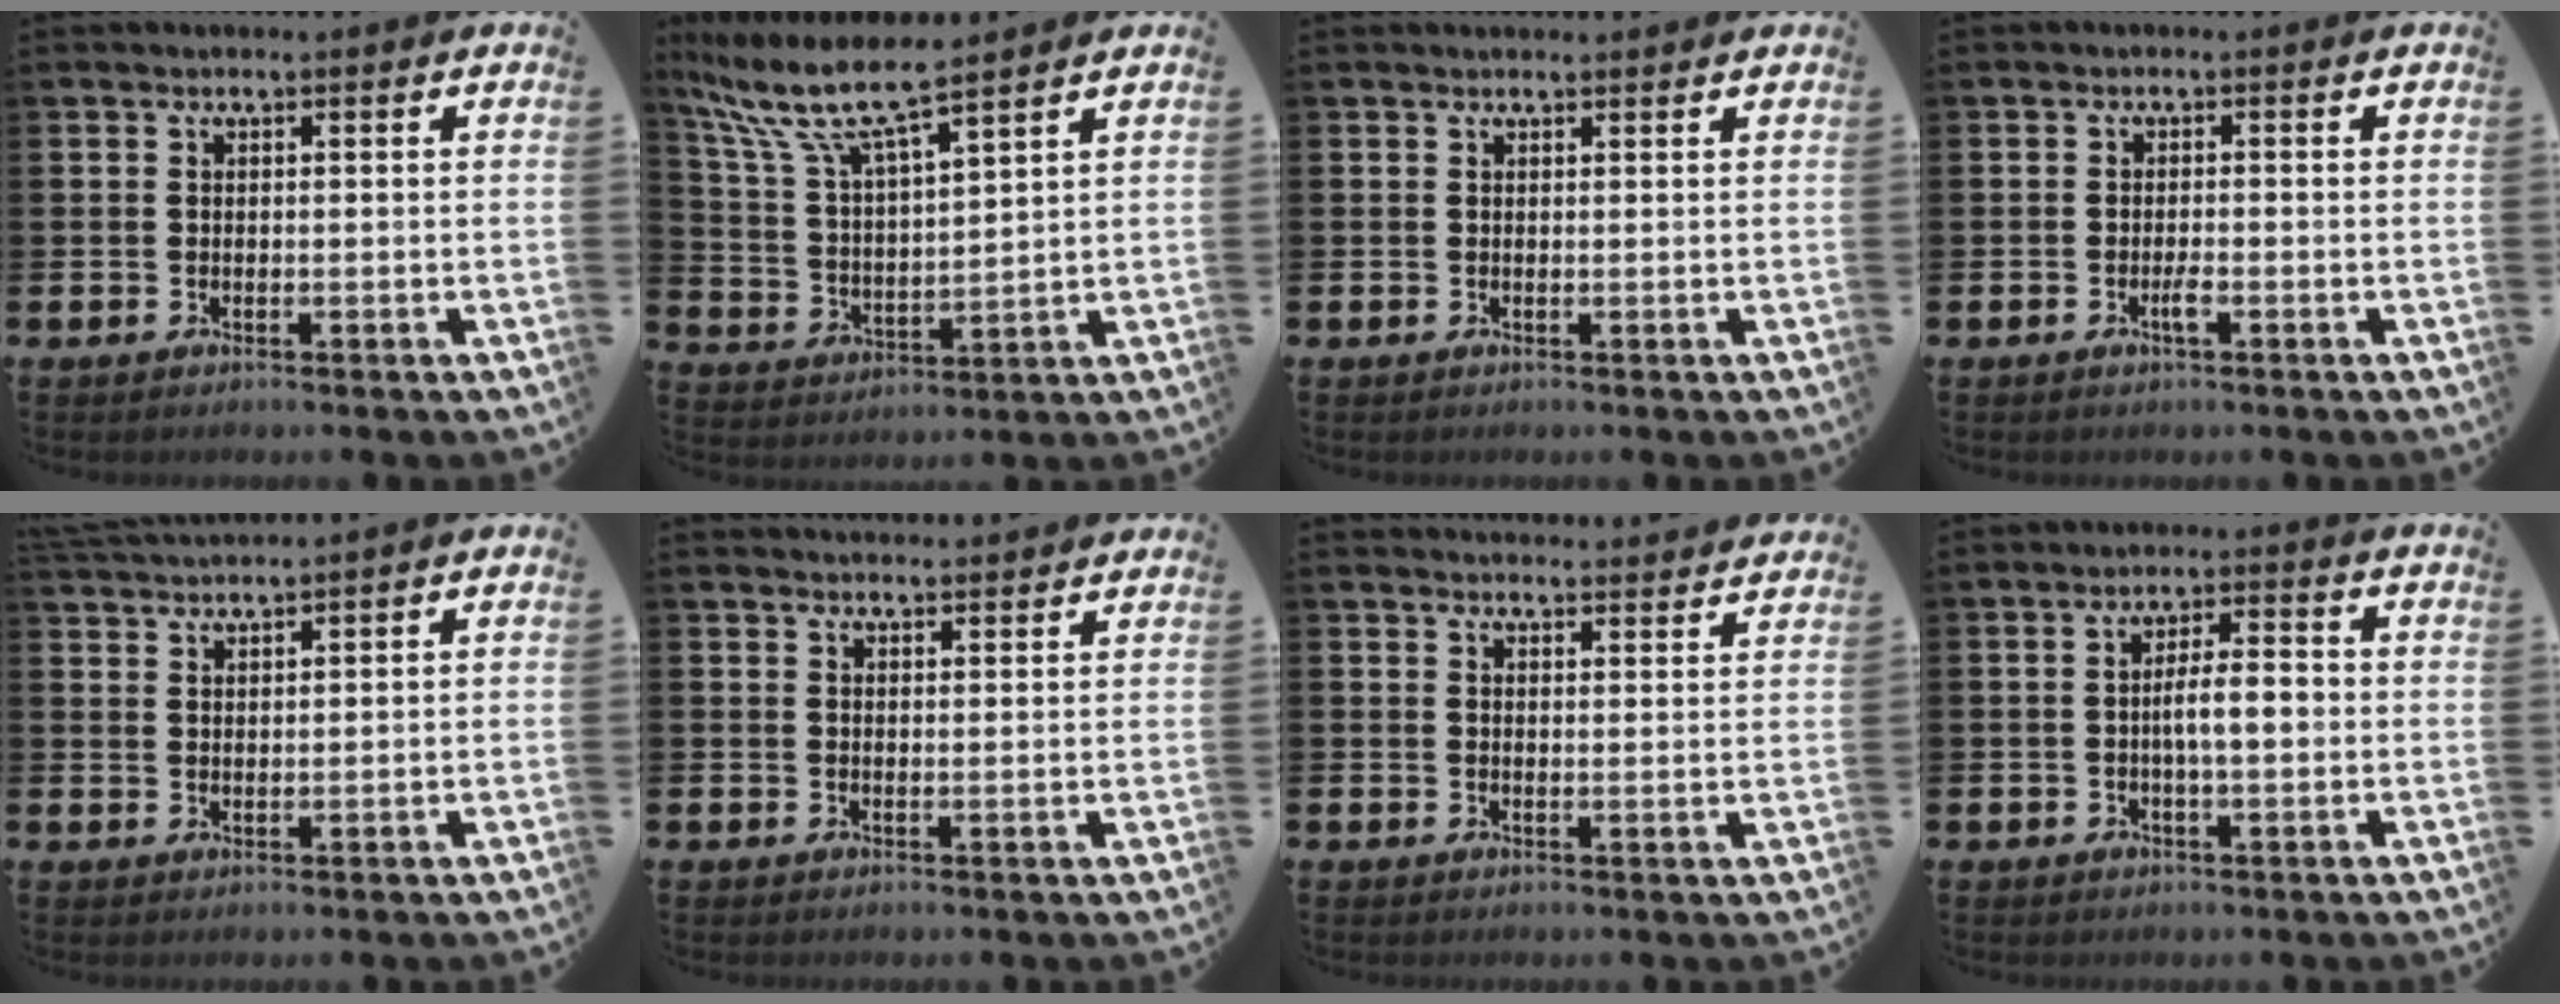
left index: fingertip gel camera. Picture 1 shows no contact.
{"total": 8.5, "force": [7.5, 0.9, 3.9], "torque": [-0.106, -0.043, 0.127]}
{"total": 0.6, "force": [0.6, 0.0, 0.1], "torque": [0.011, -0.005, 0.009]}
{"total": 1.3, "force": [-0.5, 0.2, 1.2], "torque": [-0.024, -0.002, -0.009]}
{"total": 2.5, "force": [2.4, -0.3, -0.2], "torque": [-0.005, -0.010, 0.047]}
{"total": 2.6, "force": [2.6, 0.0, -0.2], "torque": [0.004, -0.016, 0.046]}
{"total": 3.6, "force": [3.6, -0.1, -0.1], "torque": [0.000, -0.026, 0.063]}
{"total": 4.5, "force": [-0.5, 1.4, 4.3], "torque": [-0.072, 0.007, -0.013]}